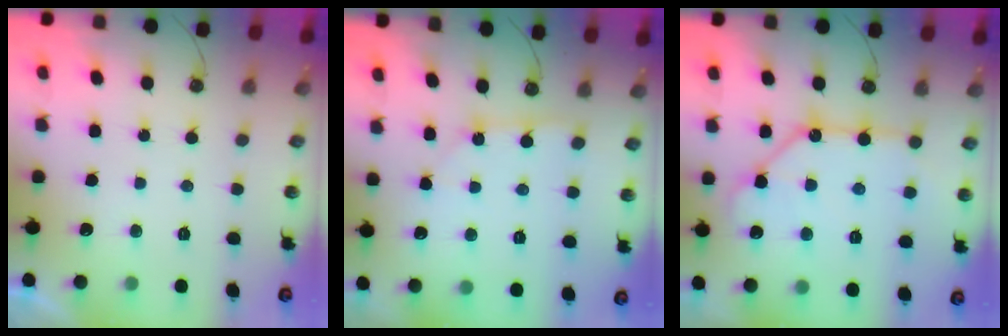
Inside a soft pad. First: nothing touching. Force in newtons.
{"total": 2.2, "press": 2.2, "slide": 0.3}
{"total": 13.1, "press": 13.1, "slide": 1.5}